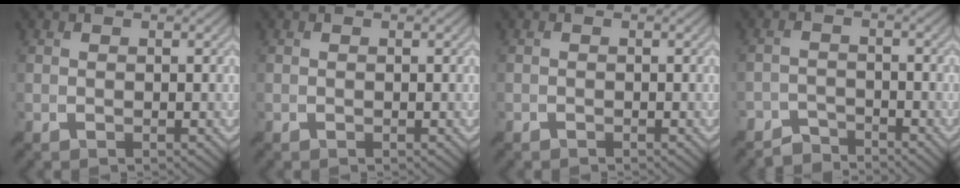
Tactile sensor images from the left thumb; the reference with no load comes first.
{"total": 0.0}
{"total": 0.5, "force": [-0.5, 0.2, -0.1], "torque": [0.004, -0.004, -0.009]}
{"total": 3.2, "force": [-3.0, 0.9, 0.0], "torque": [0.012, 0.002, -0.061]}